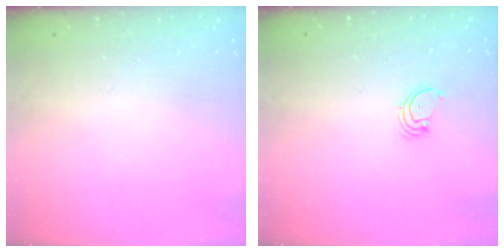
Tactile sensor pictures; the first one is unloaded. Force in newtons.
{"total": 1.7, "press": 1.6, "slide": 0.2}